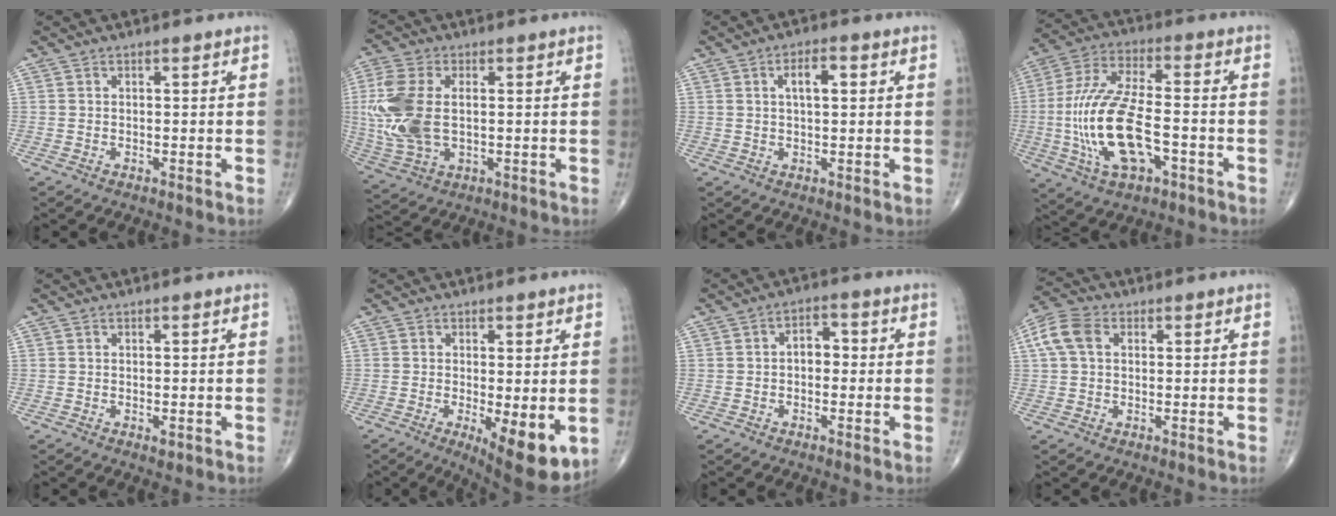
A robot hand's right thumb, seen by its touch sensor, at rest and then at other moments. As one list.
[{"total": 14.0, "force": [0.7, 8.1, 11.3], "torque": [-0.281, -0.003, 0.018]}, {"total": 4.5, "force": [1.2, 1.9, 3.9], "torque": [-0.058, 0.006, 0.017]}, {"total": 18.2, "force": [-4.1, 8.0, 15.8], "torque": [-0.326, 0.026, -0.069]}, {"total": 0.6, "force": [-0.2, 0.4, 0.5], "torque": [-0.004, -0.001, -0.002]}, {"total": 10.0, "force": [-2.4, 3.3, 9.2], "torque": [-0.127, -0.025, -0.027]}, {"total": 4.0, "force": [-0.2, 2.7, 2.9], "torque": [-0.027, 0.017, -0.012]}, {"total": 7.0, "force": [1.7, 4.9, 4.7], "torque": [-0.106, 0.021, 0.028]}]